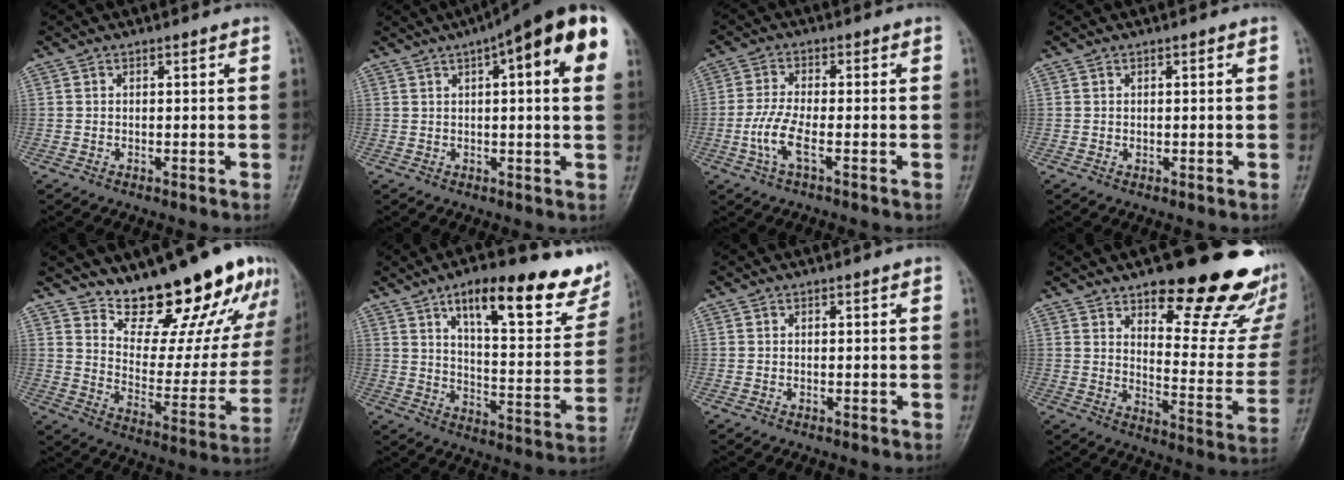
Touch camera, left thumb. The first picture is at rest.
{"total": 16.4, "force": [6.2, 4.1, 14.6], "torque": [-0.197, 0.013, 0.076]}
{"total": 5.6, "force": [-2.0, 1.6, 5.0], "torque": [-0.126, 0.005, -0.045]}
{"total": 0.0}
{"total": 20.9, "force": [16.6, 7.6, 10.3], "torque": [-0.092, -0.111, 0.240]}
{"total": 21.7, "force": [13.5, 7.3, 15.3], "torque": [-0.164, -0.051, 0.196]}
{"total": 0.0}
{"total": 24.9, "force": [15.7, 8.5, 17.3], "torque": [-0.176, -0.094, 0.214]}